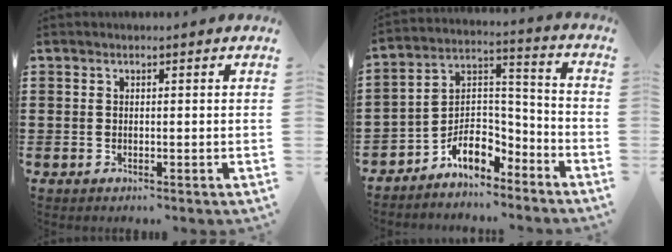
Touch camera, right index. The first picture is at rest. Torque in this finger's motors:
{"motor_torque": [0.10, 0.32, 0.19, 0.06]}